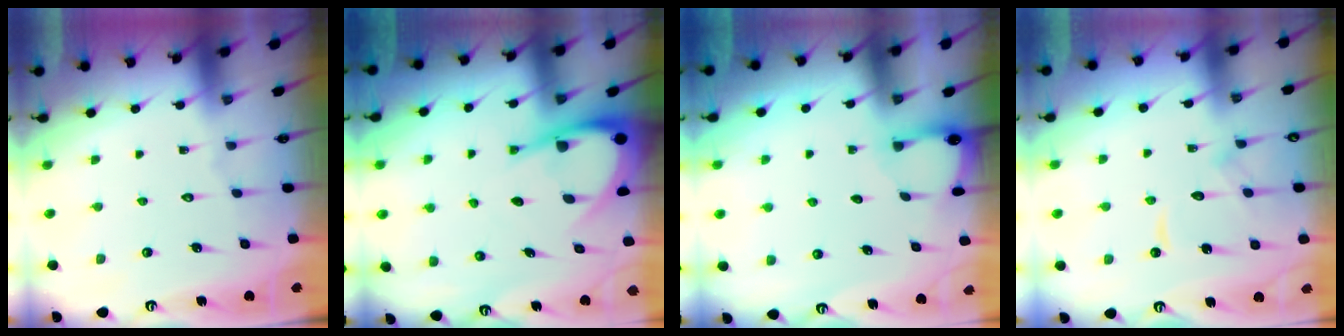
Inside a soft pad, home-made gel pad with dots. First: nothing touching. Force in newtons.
{"total": 8.3, "press": 8.3, "slide": 1.0}
{"total": 2.0, "press": 2.0, "slide": 0.2}
{"total": 9.6, "press": 9.6, "slide": 0.9}